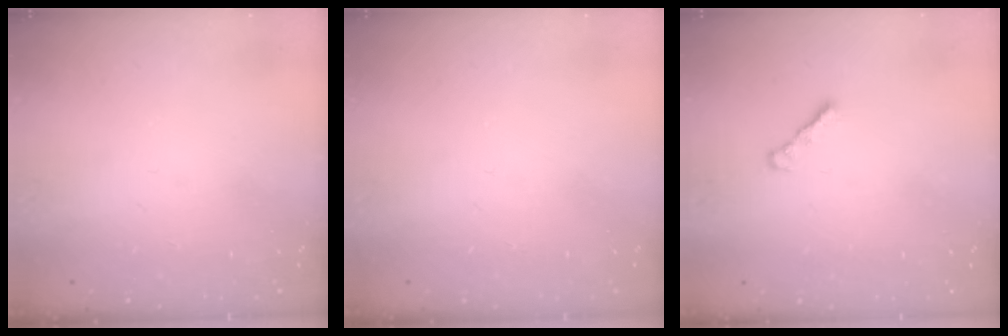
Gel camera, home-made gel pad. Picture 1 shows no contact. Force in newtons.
{"total": 0.0}
{"total": 2.5, "press": 2.4, "slide": 0.6}